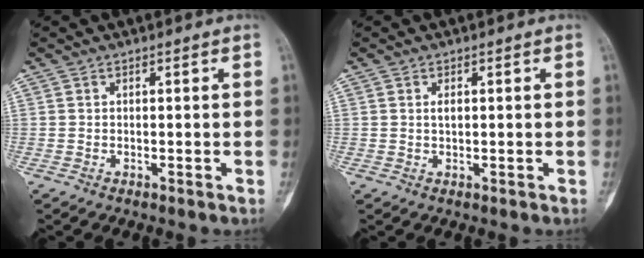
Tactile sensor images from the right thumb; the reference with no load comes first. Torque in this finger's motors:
{"motor_torque": [0.50, 0.45, 0.13, -0.12, 0.02]}